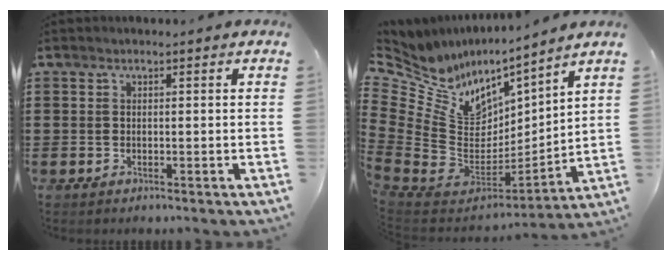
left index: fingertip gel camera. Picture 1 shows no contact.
{"total": 8.1, "force": [4.6, 6.1, 2.9], "torque": [-0.125, -0.068, 0.081]}